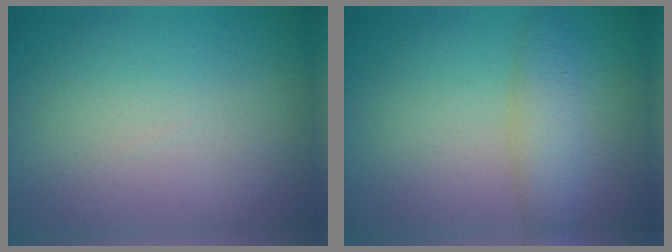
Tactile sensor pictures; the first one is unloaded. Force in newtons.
{"total": 3.0, "press": 3.0, "slide": 0.0}